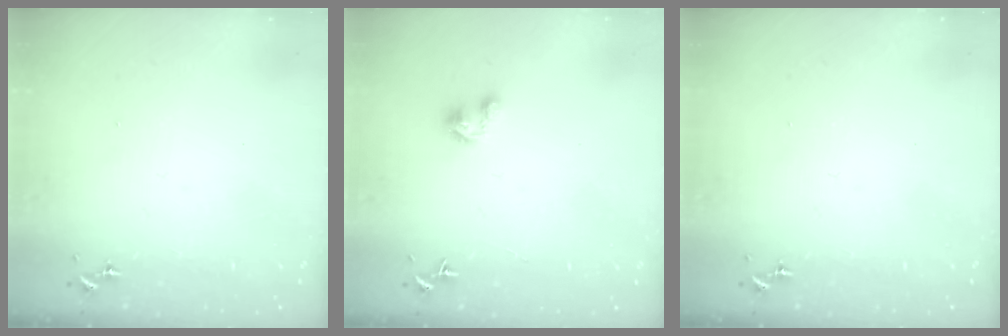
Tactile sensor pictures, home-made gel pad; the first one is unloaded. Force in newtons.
{"total": 3.0, "press": 2.9, "slide": 0.3}
{"total": 0.0}